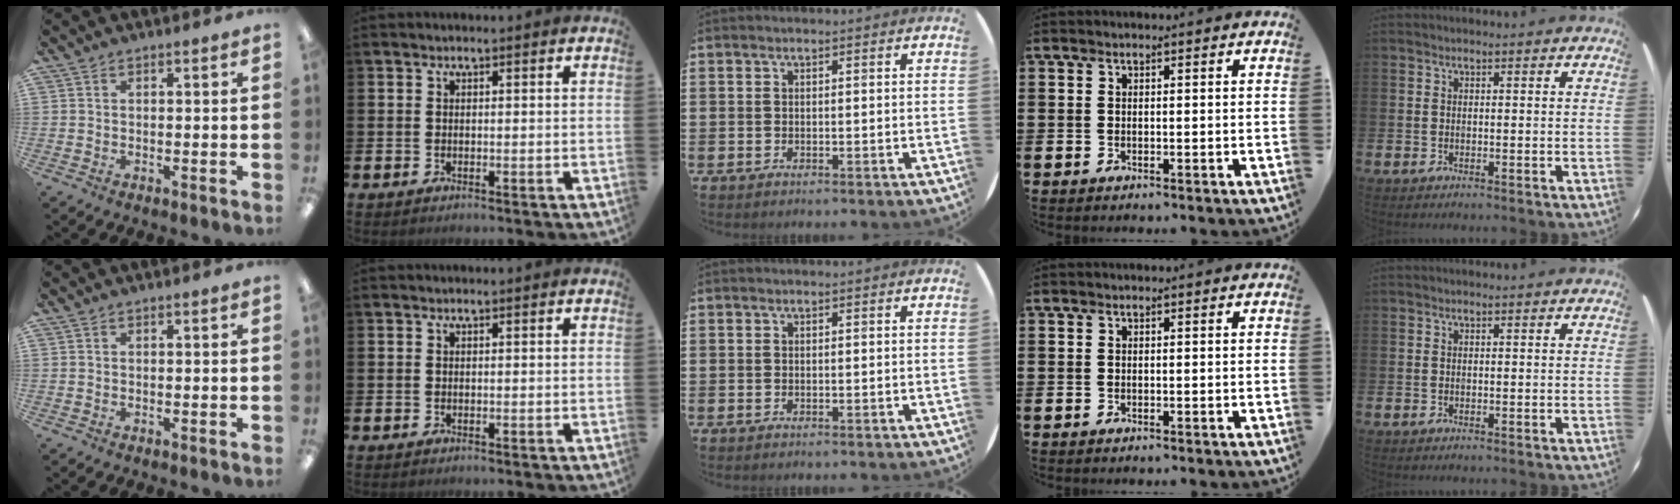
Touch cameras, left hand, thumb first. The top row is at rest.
{}